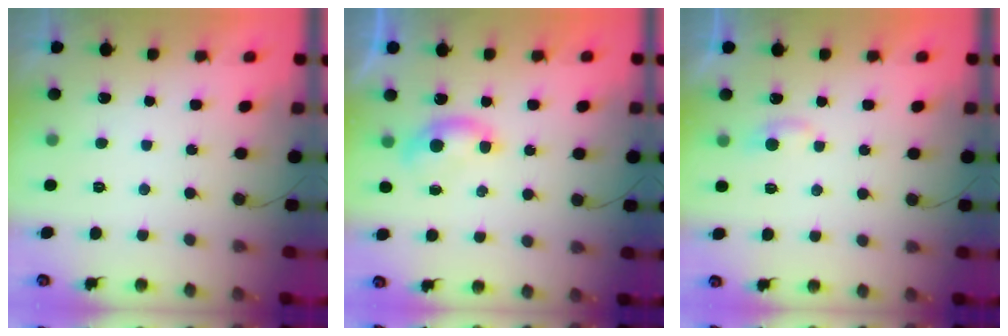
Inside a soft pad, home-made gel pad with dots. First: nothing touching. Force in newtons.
{"total": 4.8, "press": 4.7, "slide": 0.6}
{"total": 3.4, "press": 3.4, "slide": 0.5}